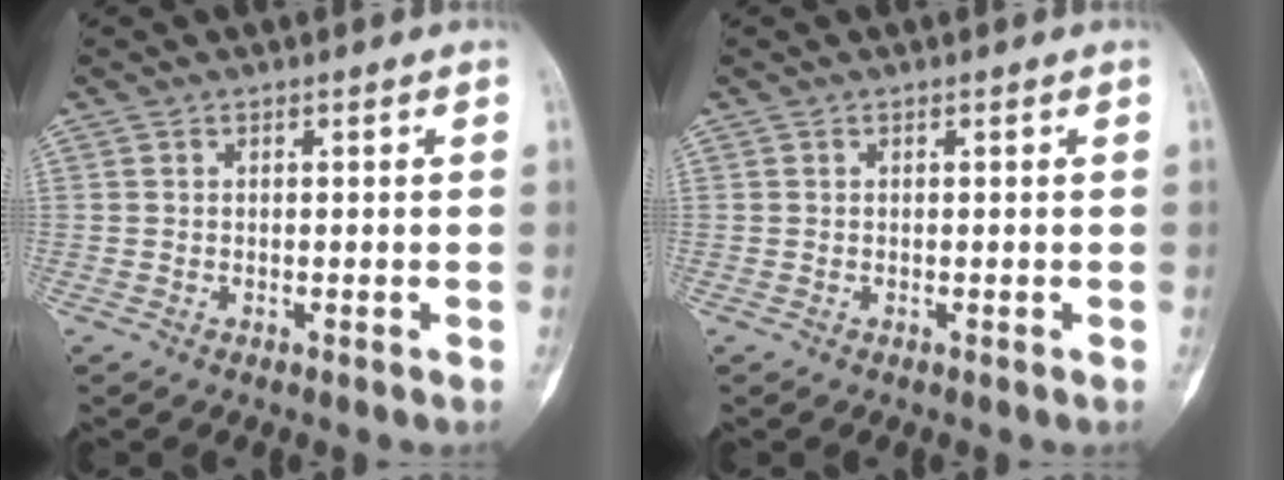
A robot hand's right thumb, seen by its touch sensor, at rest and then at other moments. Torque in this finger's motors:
{"motor_torque": [-0.01, 0.01, 0.14, 0.02, 0.00]}